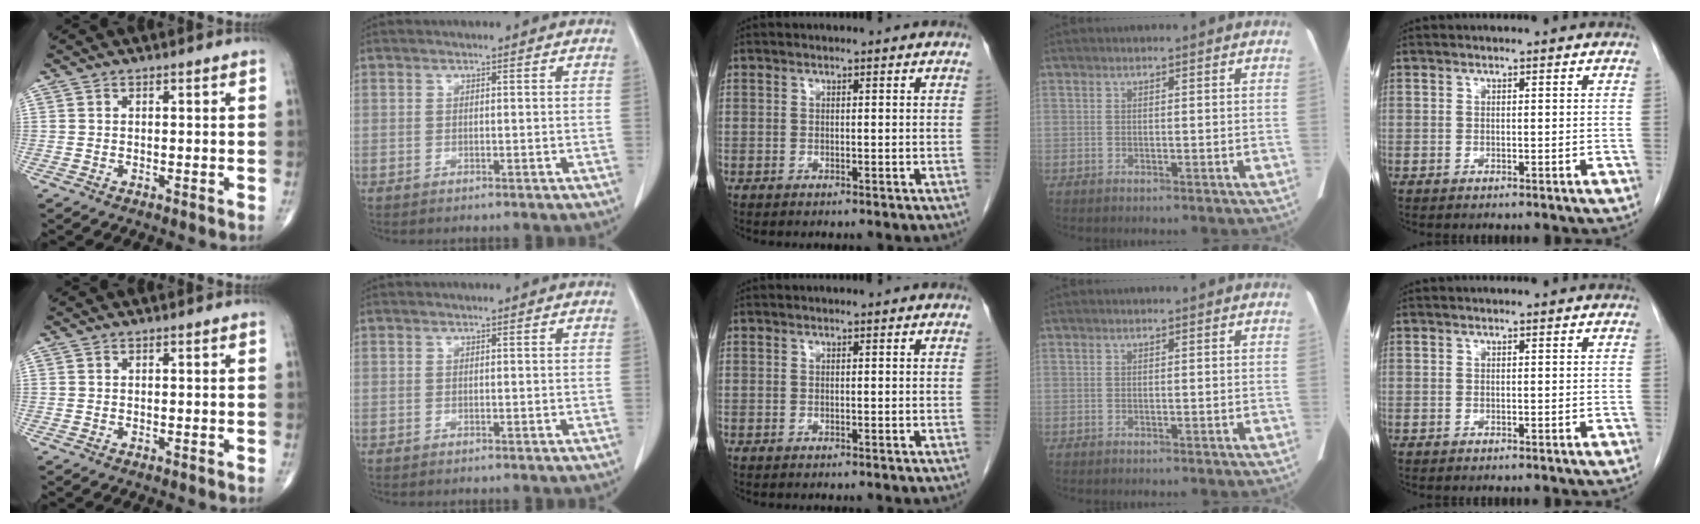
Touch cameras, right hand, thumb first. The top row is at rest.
{}